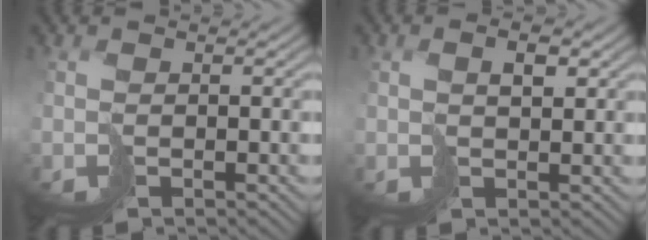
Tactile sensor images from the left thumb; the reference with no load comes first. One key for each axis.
{"total": 2.3, "fx": 1.2, "fy": 0.8, "fz": 1.8, "tx": -0.034, "ty": 0.004, "tz": 0.025}